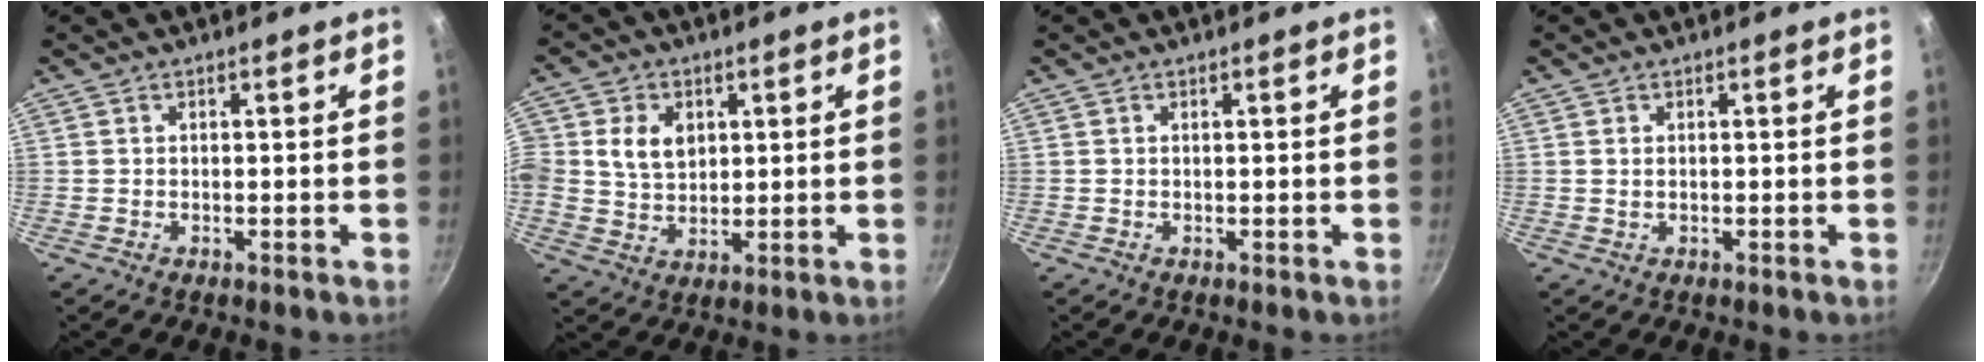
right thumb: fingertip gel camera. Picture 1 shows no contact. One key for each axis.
{"total": 7.6, "fx": 1.7, "fy": 5.9, "fz": 4.4, "tx": -0.064, "ty": -0.008, "tz": 0.028}
{"total": 0.0}
{"total": 0.7, "fx": 0.2, "fy": 0.4, "fz": 0.6, "tx": -0.011, "ty": 0.000, "tz": 0.003}